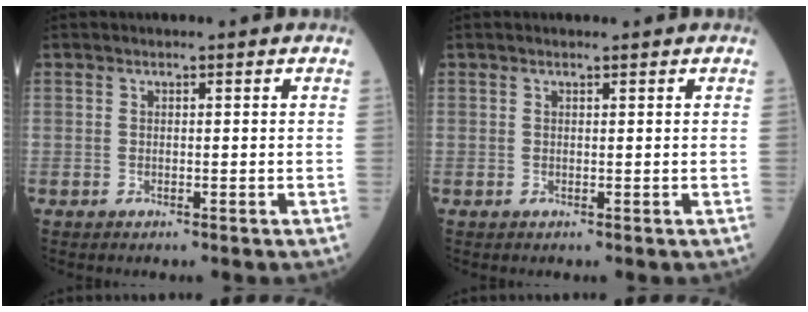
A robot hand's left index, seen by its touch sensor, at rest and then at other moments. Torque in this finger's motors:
{"motor_torque": [0.14, -0.05, 0.01, 0.02]}